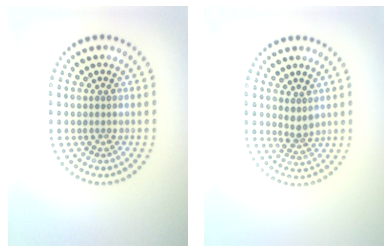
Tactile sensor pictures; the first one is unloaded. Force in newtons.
{"total": 1.6, "press": 1.4, "slide": 0.8}